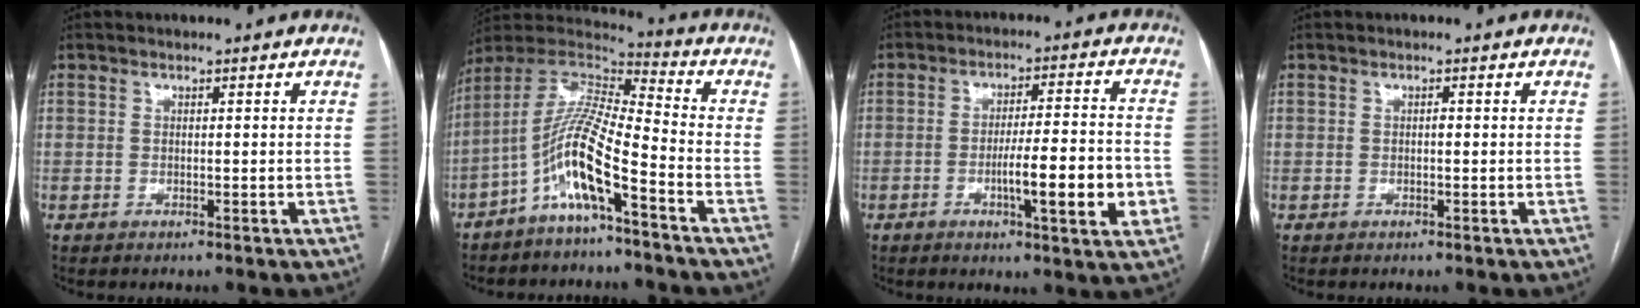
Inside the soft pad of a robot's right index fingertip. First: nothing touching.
{"total": 11.8, "force": [-6.1, 1.3, 10.0], "torque": [-0.214, 0.008, -0.125]}
{"total": 10.6, "force": [-2.9, 0.8, 10.2], "torque": [-0.157, -0.002, -0.044]}
{"total": 0.5, "force": [0.0, 0.2, 0.5], "torque": [-0.010, 0.001, -0.002]}